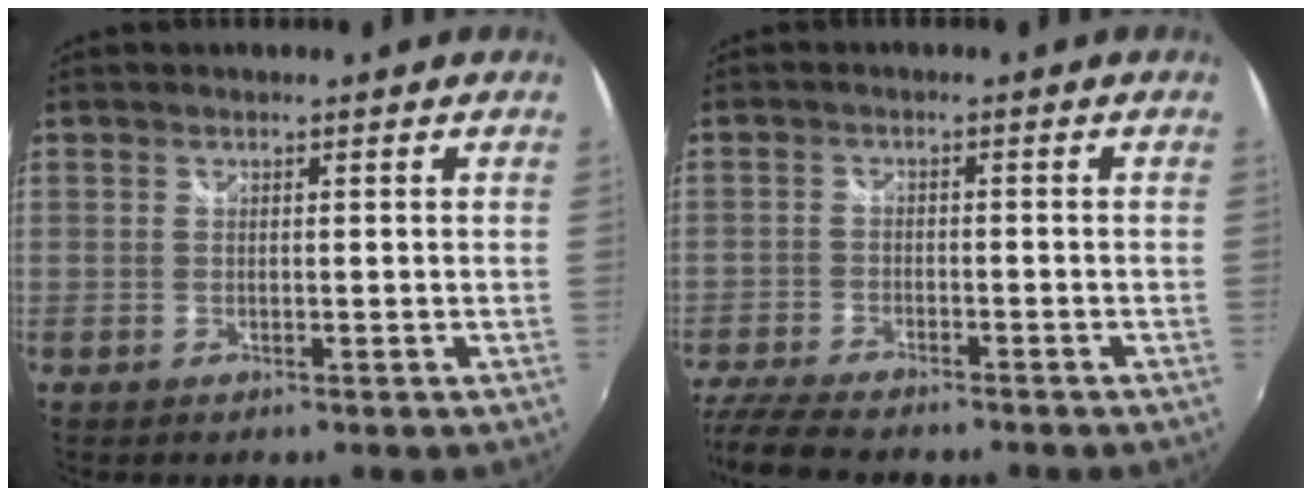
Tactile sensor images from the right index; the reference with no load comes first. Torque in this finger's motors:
{"motor_torque": [-0.03, -0.31, 0.31, 0.08]}